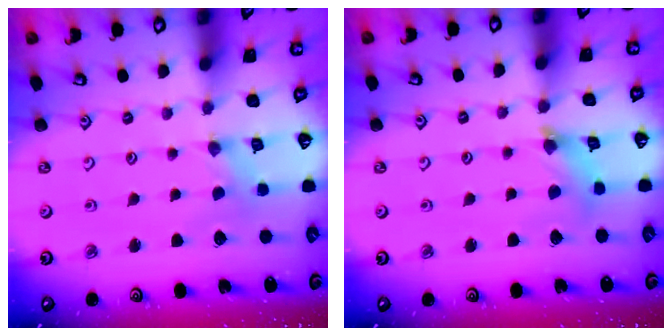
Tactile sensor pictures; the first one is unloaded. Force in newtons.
{"total": 4.8, "press": 4.8, "slide": 0.5}